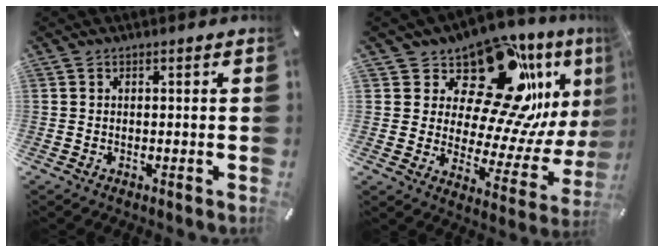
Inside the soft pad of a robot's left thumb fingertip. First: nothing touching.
{"total": 22.6, "force": [14.4, 10.5, 14.0], "torque": [-0.195, -0.106, 0.241]}